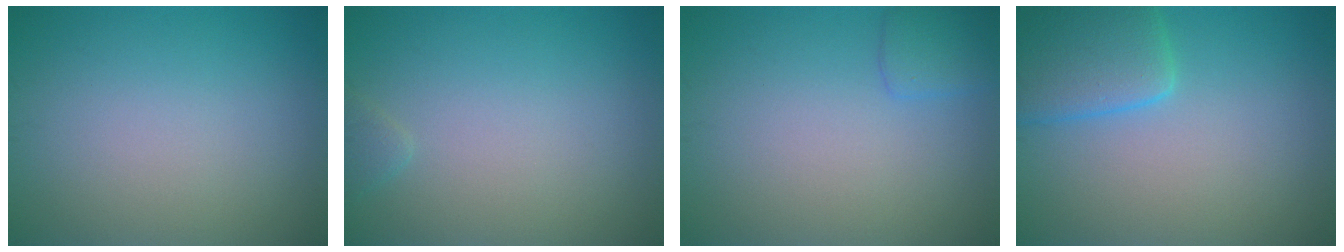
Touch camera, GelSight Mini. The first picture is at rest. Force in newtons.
{"total": 0.8, "press": 0.8, "slide": 0.1}
{"total": 1.7, "press": 1.7, "slide": 0.1}
{"total": 4.8, "press": 4.8, "slide": 0.4}